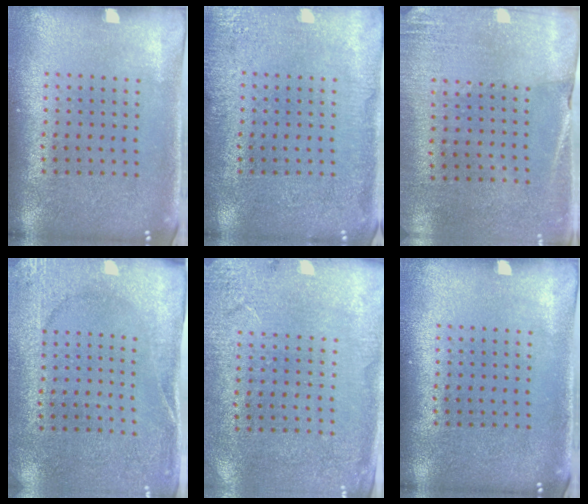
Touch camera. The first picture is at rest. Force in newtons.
{"total": 2.8, "press": 2.8, "slide": 0.3}
{"total": 2.6, "press": 2.4, "slide": 1.0}
{"total": 2.6, "press": 2.4, "slide": 0.9}
{"total": 2.6, "press": 2.4, "slide": 0.9}
{"total": 0.0}